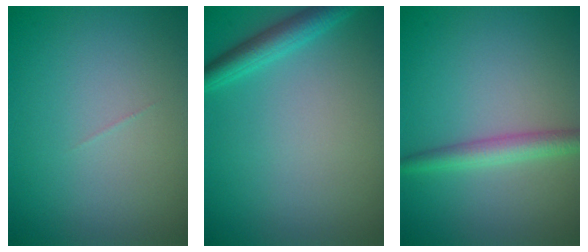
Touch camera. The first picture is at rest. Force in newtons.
{"total": 2.7, "press": 2.7, "slide": 0.1}
{"total": 2.7, "press": 2.7, "slide": 0.1}